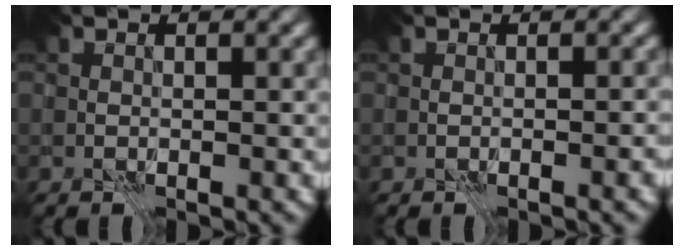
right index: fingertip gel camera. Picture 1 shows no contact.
{"total": 1.0, "force": [-0.6, 0.2, 0.7], "torque": [-0.011, 0.002, -0.008]}